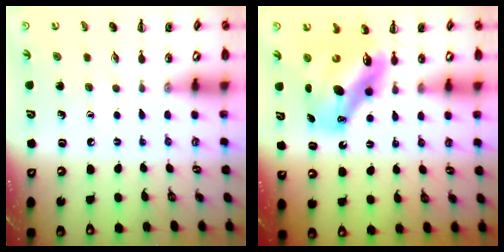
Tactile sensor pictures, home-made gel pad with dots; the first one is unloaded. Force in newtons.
{"total": 10.2, "press": 9.9, "slide": 2.6}